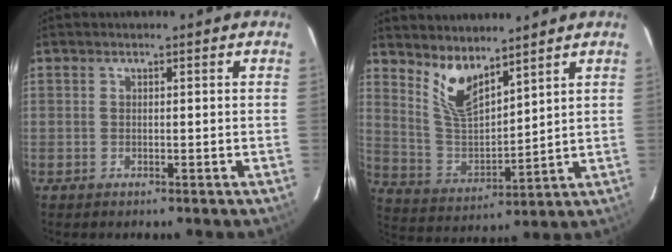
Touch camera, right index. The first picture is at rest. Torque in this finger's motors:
{"motor_torque": [0.25, 0.25, 0.12, 0.07]}